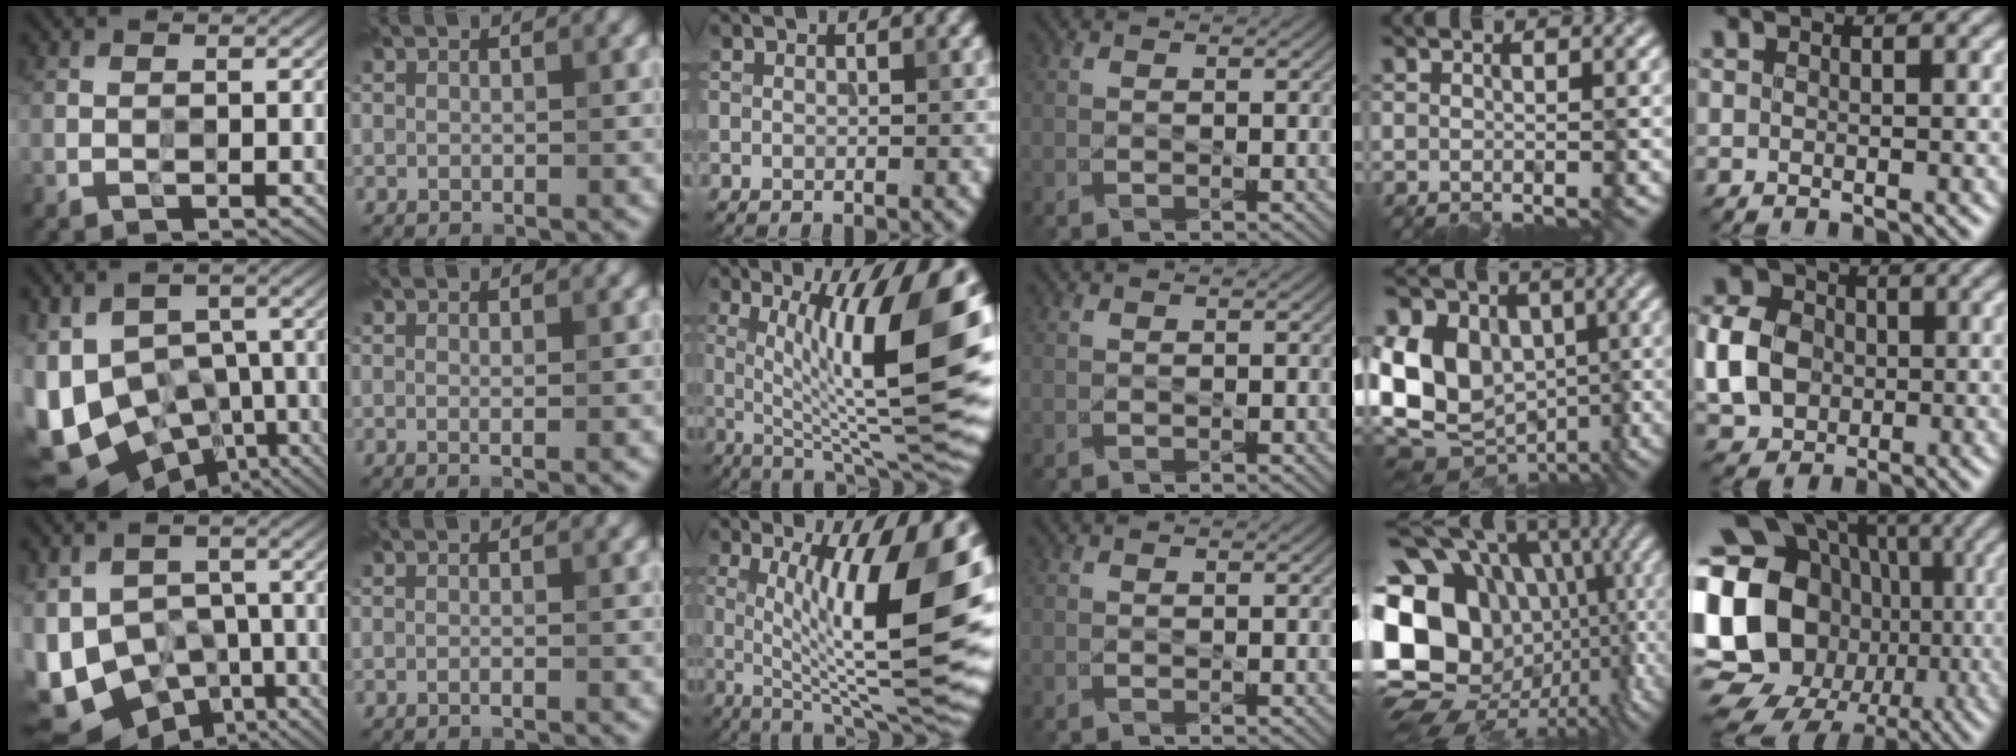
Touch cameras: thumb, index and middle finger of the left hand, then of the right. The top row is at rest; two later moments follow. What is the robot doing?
{"motion": "wipe", "object": "plastic plate"}